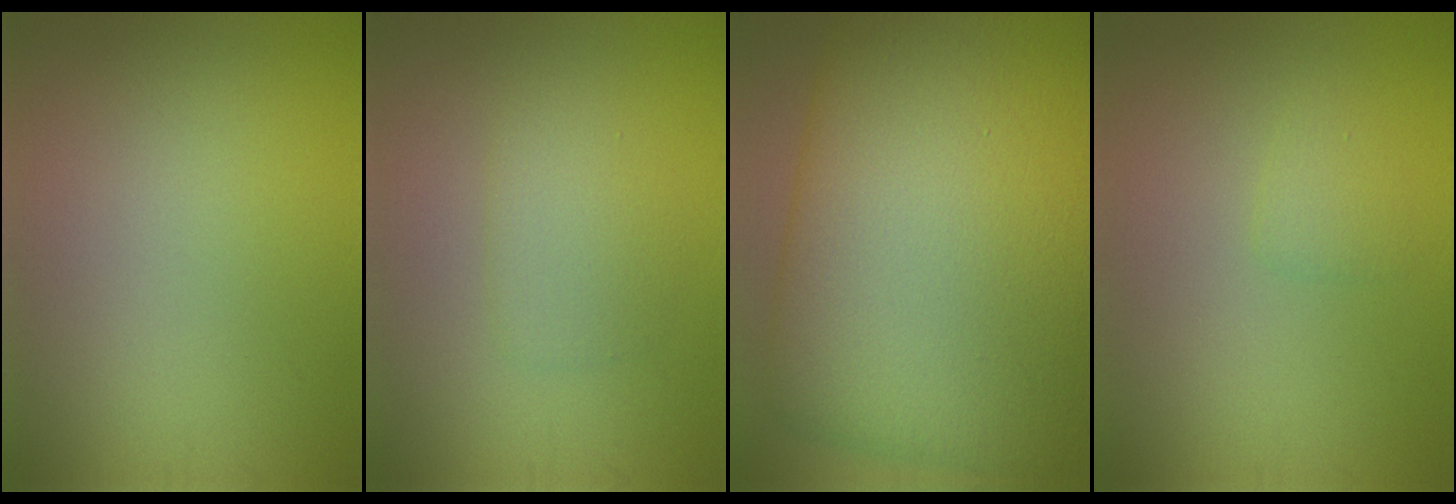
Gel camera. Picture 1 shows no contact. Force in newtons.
{"total": 2.3, "press": 2.3, "slide": 0.1}
{"total": 21.9, "press": 21.8, "slide": 0.9}
{"total": 1.1, "press": 1.1, "slide": 0.1}